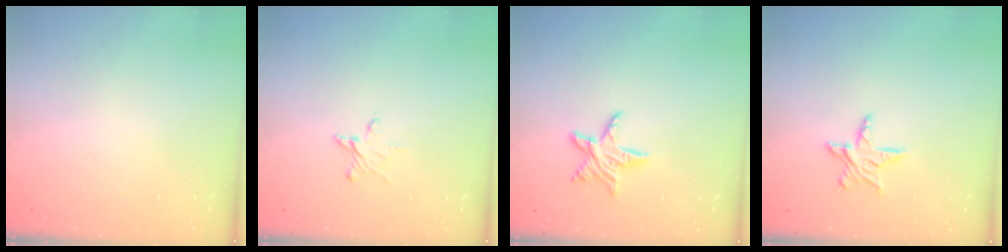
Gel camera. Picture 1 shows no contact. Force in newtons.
{"total": 4.5, "press": 4.5, "slide": 0.3}
{"total": 7.9, "press": 7.9, "slide": 0.4}
{"total": 7.5, "press": 7.4, "slide": 0.8}